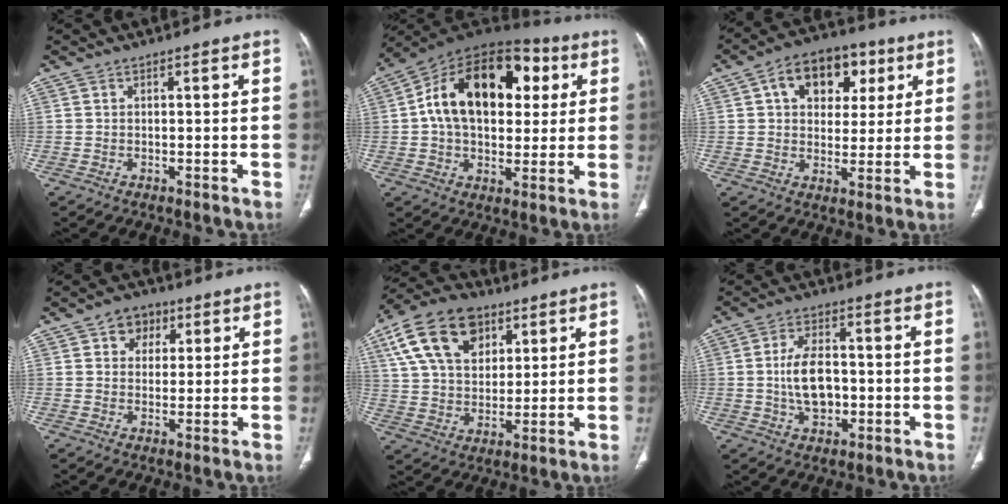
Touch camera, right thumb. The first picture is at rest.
{"total": 23.3, "force": [4.7, 14.9, 17.3], "torque": [-0.254, 0.022, 0.066]}
{"total": 13.4, "force": [4.9, 9.4, 8.2], "torque": [-0.082, 0.005, 0.073]}
{"total": 6.1, "force": [2.6, 4.9, 2.5], "torque": [-0.004, -0.004, 0.036]}
{"total": 18.0, "force": [8.1, 11.8, 10.9], "torque": [-0.188, -0.008, 0.144]}
{"total": 8.8, "force": [-0.6, 5.4, 7.0], "torque": [-0.116, 0.010, -0.009]}